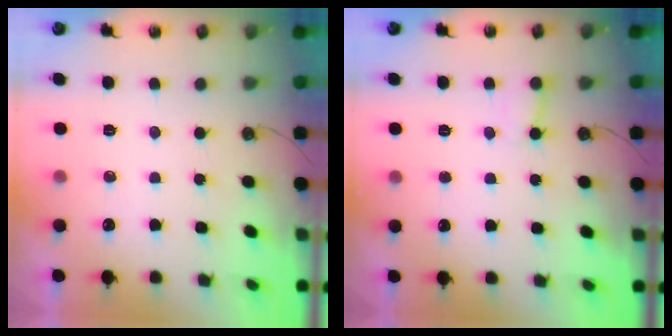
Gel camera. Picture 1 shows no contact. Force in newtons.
{"total": 5.3, "press": 5.3, "slide": 0.3}